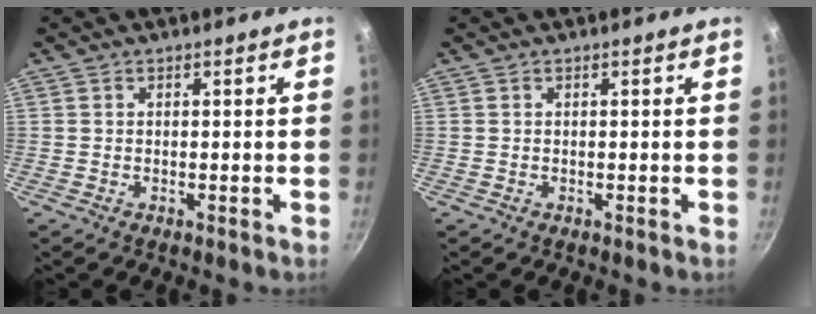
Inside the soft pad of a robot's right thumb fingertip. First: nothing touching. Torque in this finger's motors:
{"motor_torque": [-0.07, 0.04, 0.00, 0.00, 0.00]}